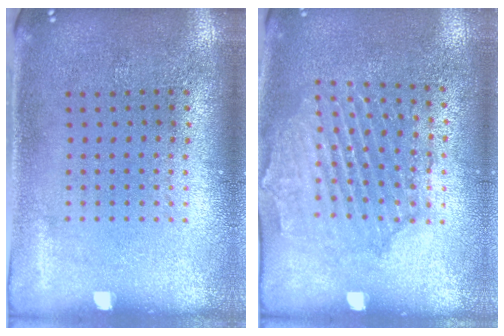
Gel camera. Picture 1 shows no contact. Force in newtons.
{"total": 1.6, "press": 1.6, "slide": 0.2}